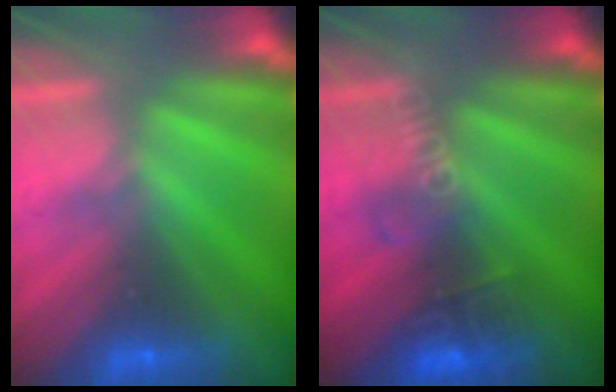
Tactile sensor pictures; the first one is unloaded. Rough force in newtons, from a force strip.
{"total": 2.8}